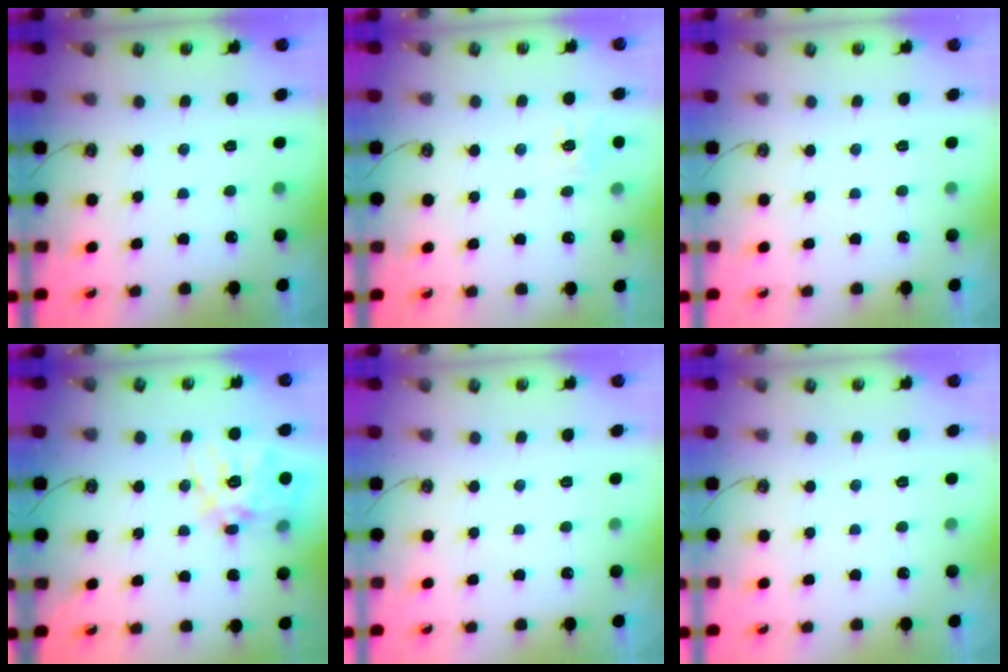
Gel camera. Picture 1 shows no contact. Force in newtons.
{"total": 7.4, "press": 7.4, "slide": 0.6}
{"total": 0.0}
{"total": 17.9, "press": 17.7, "slide": 2.2}
{"total": 0.0}
{"total": 0.0}